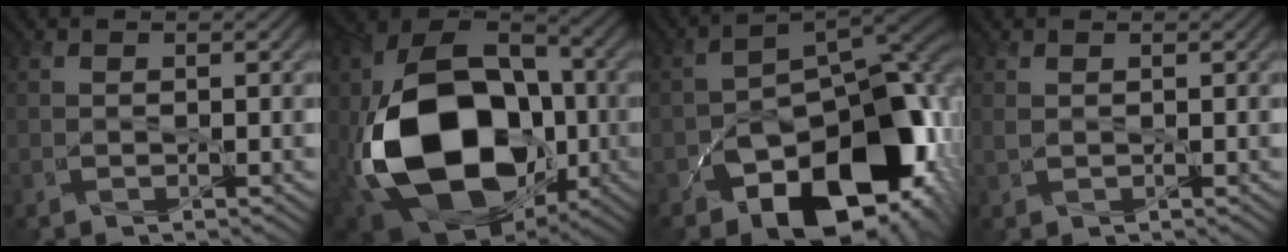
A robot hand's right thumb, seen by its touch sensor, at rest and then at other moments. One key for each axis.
{"total": 20.6, "fx": -3.9, "fy": 14.3, "fz": 14.3, "tx": -0.298, "ty": -0.026, "tz": -0.061}
{"total": 17.2, "fx": -7.9, "fy": 10.1, "fz": 11.4, "tx": -0.141, "ty": -0.034, "tz": -0.119}
{"total": 0.8, "fx": 0.4, "fy": 0.4, "fz": 0.6, "tx": -0.019, "ty": 0.002, "tz": 0.009}